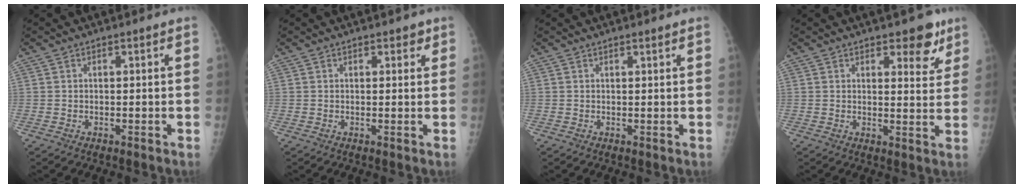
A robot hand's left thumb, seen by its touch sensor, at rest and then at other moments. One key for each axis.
{"total": 1.8, "fx": 1.1, "fy": 1.0, "fz": 1.0, "tx": 0.001, "ty": -0.003, "tz": 0.010}
{"total": 0.8, "fx": 0.6, "fy": 0.0, "fz": 0.5, "tx": -0.008, "ty": -0.004, "tz": 0.012}
{"total": 6.4, "fx": 4.1, "fy": 2.9, "fz": 4.0, "tx": -0.021, "ty": -0.024, "tz": 0.051}